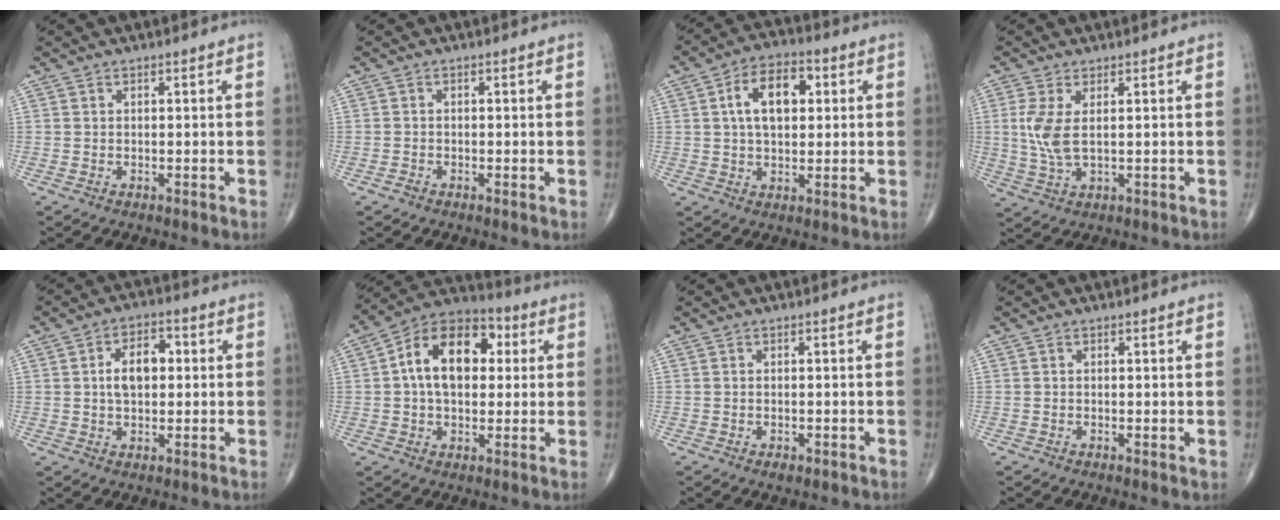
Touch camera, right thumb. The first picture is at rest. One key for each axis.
{"total": 0.8, "fx": -0.5, "fy": 0.4, "fz": 0.5, "tx": -0.009, "ty": -0.001, "tz": -0.013}
{"total": 10.7, "fx": 2.4, "fy": 6.3, "fz": 8.4, "tx": -0.125, "ty": 0.014, "tz": 0.033}
{"total": 5.8, "fx": 1.0, "fy": 2.2, "fz": 5.2, "tx": -0.132, "ty": -0.008, "tz": 0.025}
{"total": 7.6, "fx": 0.8, "fy": 4.7, "fz": 6.0, "tx": -0.084, "ty": 0.016, "tz": 0.008}
{"total": 15.7, "fx": 2.7, "fy": 10.0, "fz": 11.8, "tx": -0.164, "ty": 0.024, "tz": 0.032}
{"total": 1.3, "fx": -0.6, "fy": 0.7, "fz": 0.9, "tx": -0.016, "ty": 0.002, "tz": -0.006}
{"total": 0.7, "fx": 0.0, "fy": 0.3, "fz": 0.6, "tx": -0.013, "ty": -0.003, "tz": -0.003}